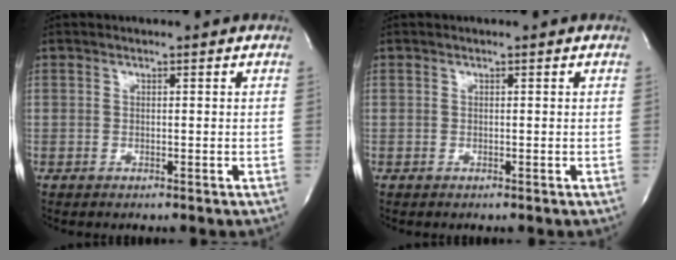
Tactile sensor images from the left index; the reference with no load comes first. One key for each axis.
{"total": 0.0}